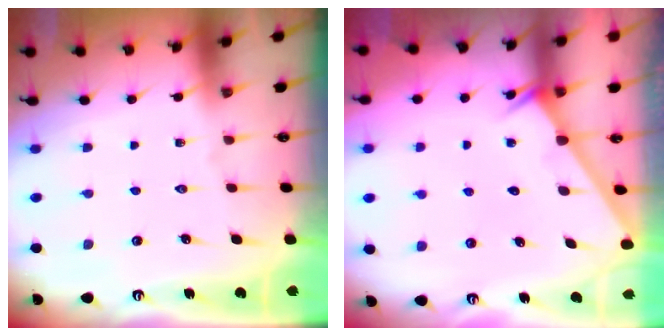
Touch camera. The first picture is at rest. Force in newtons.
{"total": 1.4, "press": 1.4, "slide": 0.1}